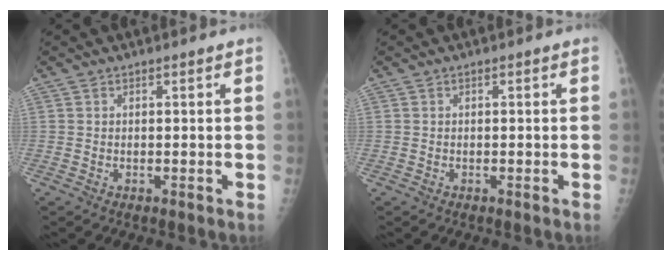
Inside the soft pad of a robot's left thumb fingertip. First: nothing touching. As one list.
[{"total": 0.0}]